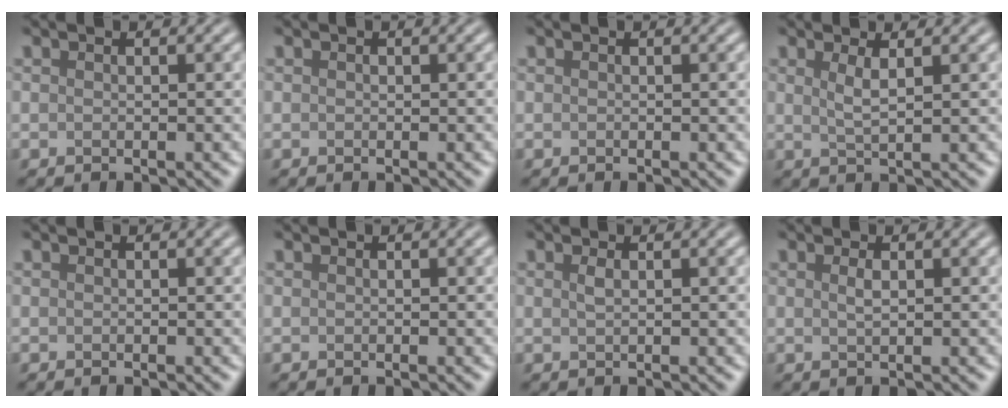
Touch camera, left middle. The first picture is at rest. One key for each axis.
{"total": 0.0}
{"total": 0.0}
{"total": 1.9, "fx": 0.8, "fy": 0.5, "fz": 1.7, "tx": -0.029, "ty": -0.002, "tz": 0.012}
{"total": 0.0}
{"total": 0.0}
{"total": 0.8, "fx": 0.3, "fy": 0.3, "fz": 0.7, "tx": -0.014, "ty": 0.002, "tz": 0.006}
{"total": 1.0, "fx": 0.4, "fy": 0.3, "fz": 0.9, "tx": -0.016, "ty": 0.001, "tz": 0.007}